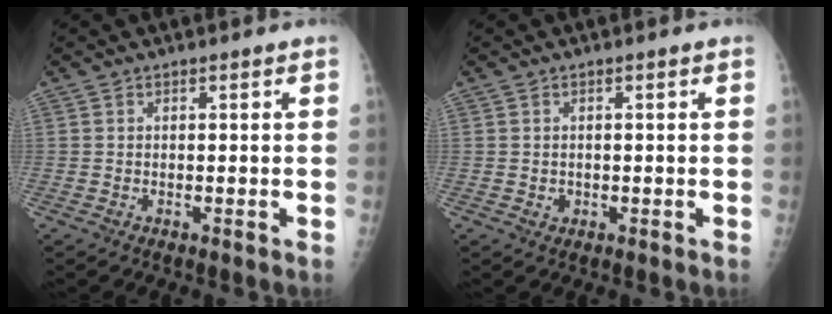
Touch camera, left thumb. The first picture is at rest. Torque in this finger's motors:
{"motor_torque": [-0.42, 0.12, 0.03, 0.01, -0.02]}